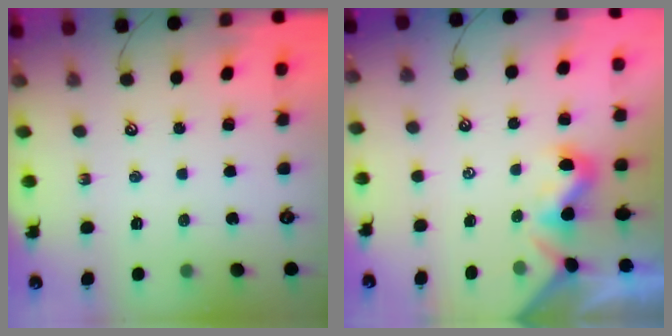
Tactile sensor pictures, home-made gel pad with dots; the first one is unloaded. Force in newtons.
{"total": 1.5, "press": 1.4, "slide": 0.5}